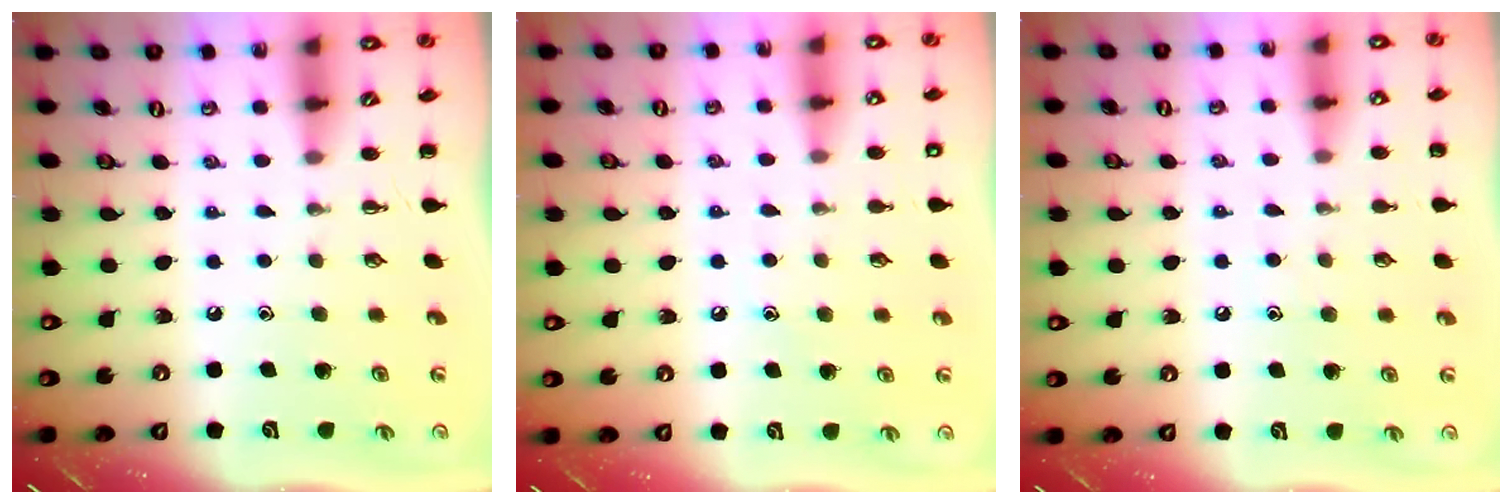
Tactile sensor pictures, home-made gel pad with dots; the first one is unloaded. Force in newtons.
{"total": 6.0, "press": 5.8, "slide": 1.4}
{"total": 6.3, "press": 6.1, "slide": 1.7}